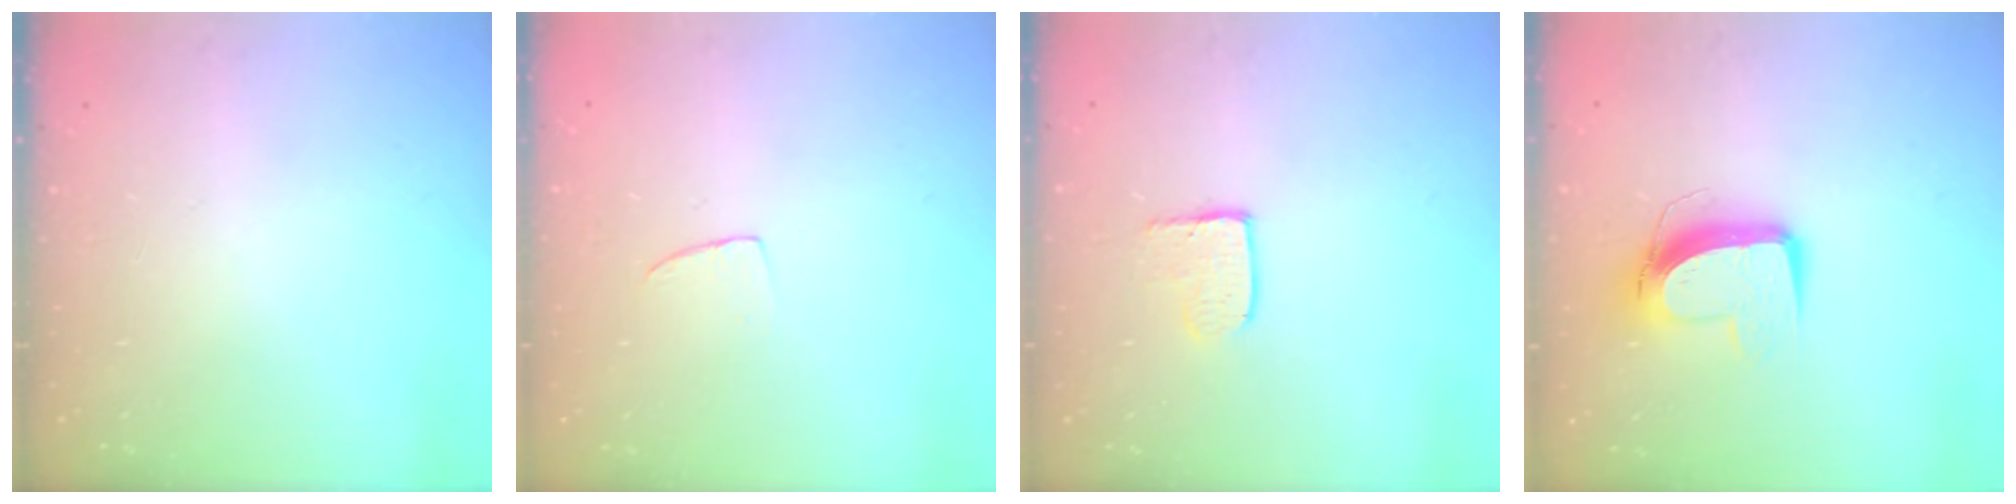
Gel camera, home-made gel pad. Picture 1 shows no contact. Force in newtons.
{"total": 4.3, "press": 4.3, "slide": 0.3}
{"total": 3.8, "press": 3.8, "slide": 0.4}
{"total": 10.6, "press": 10.6, "slide": 0.6}